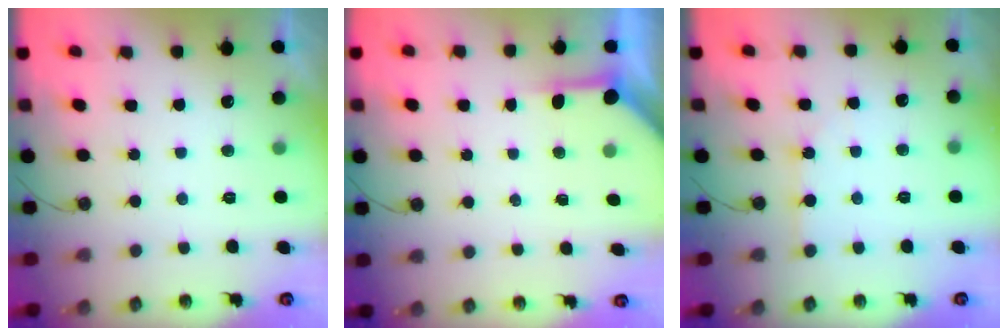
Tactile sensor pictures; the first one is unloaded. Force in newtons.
{"total": 3.9, "press": 3.9, "slide": 0.4}
{"total": 2.8, "press": 2.8, "slide": 0.4}